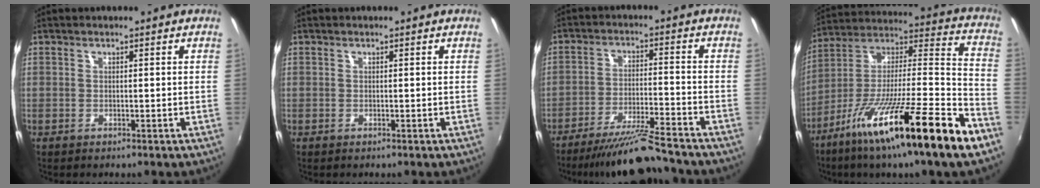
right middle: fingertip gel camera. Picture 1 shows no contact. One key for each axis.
{"total": 0.0}
{"total": 11.7, "fx": -10.6, "fy": 0.1, "fz": 4.8, "tx": -0.105, "ty": -0.012, "tz": -0.177}
{"total": 24.8, "fx": -14.7, "fy": 0.7, "fz": 19.9, "tx": -0.295, "ty": -0.027, "tz": -0.250}